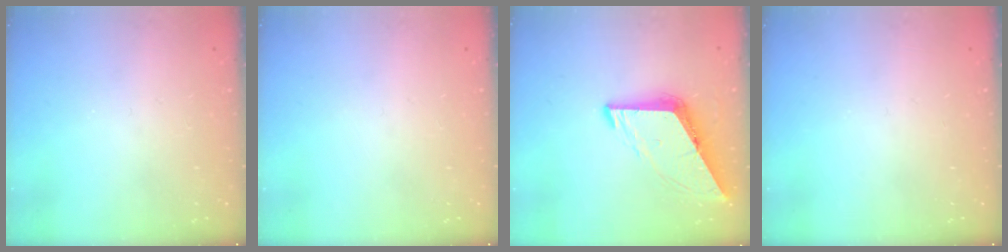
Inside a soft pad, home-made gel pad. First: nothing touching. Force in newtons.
{"total": 0.0}
{"total": 7.8, "press": 7.8, "slide": 0.6}
{"total": 0.0}